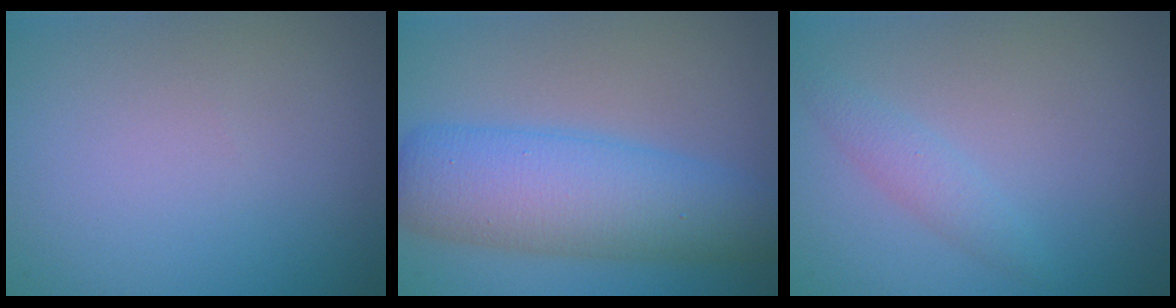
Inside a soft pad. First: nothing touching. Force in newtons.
{"total": 7.6, "press": 7.6, "slide": 0.1}
{"total": 1.5, "press": 1.5, "slide": 0.0}